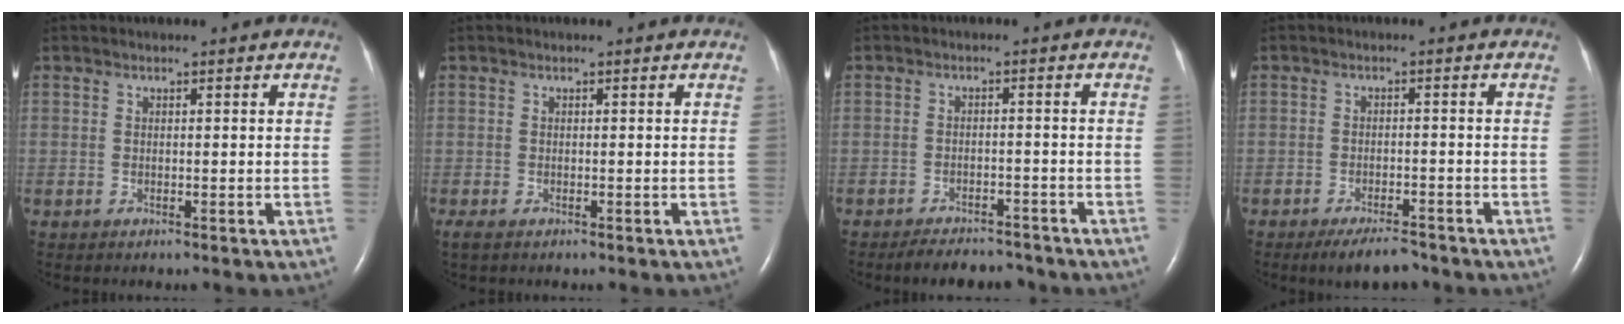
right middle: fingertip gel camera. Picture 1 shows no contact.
{"total": 1.2, "force": [-0.8, 0.4, 0.8], "torque": [-0.022, -0.006, -0.015]}
{"total": 6.1, "force": [-5.6, 1.9, 1.5], "torque": [-0.022, -0.004, -0.079]}
{"total": 4.9, "force": [-4.0, 1.2, 2.5], "torque": [-0.044, -0.005, -0.065]}